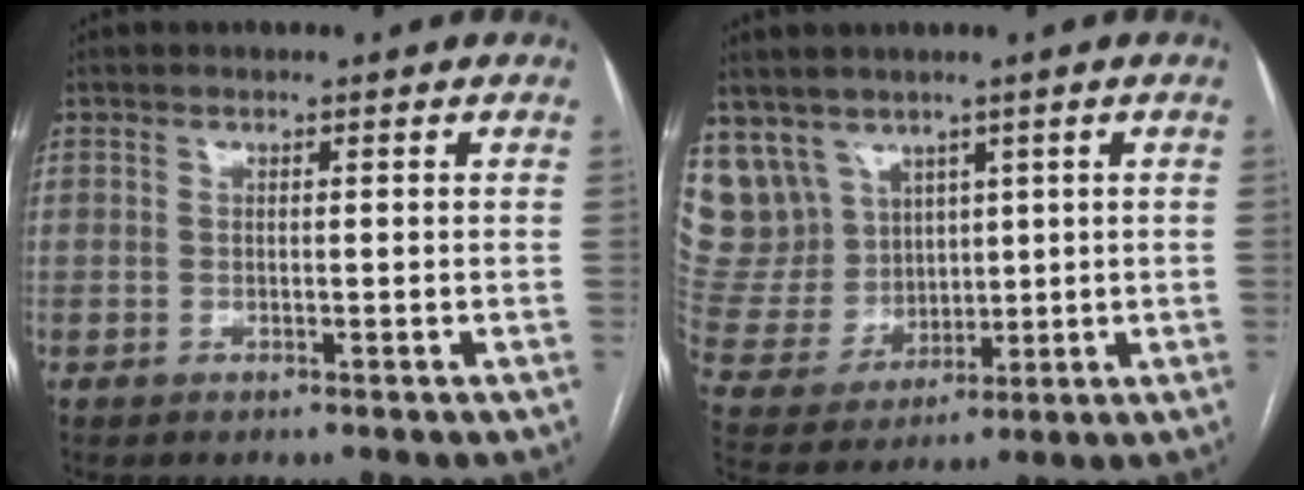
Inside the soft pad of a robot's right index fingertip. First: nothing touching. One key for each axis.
{"total": 10.4, "fx": 6.5, "fy": 8.1, "fz": 1.0, "tx": -0.041, "ty": 0.041, "tz": 0.153}